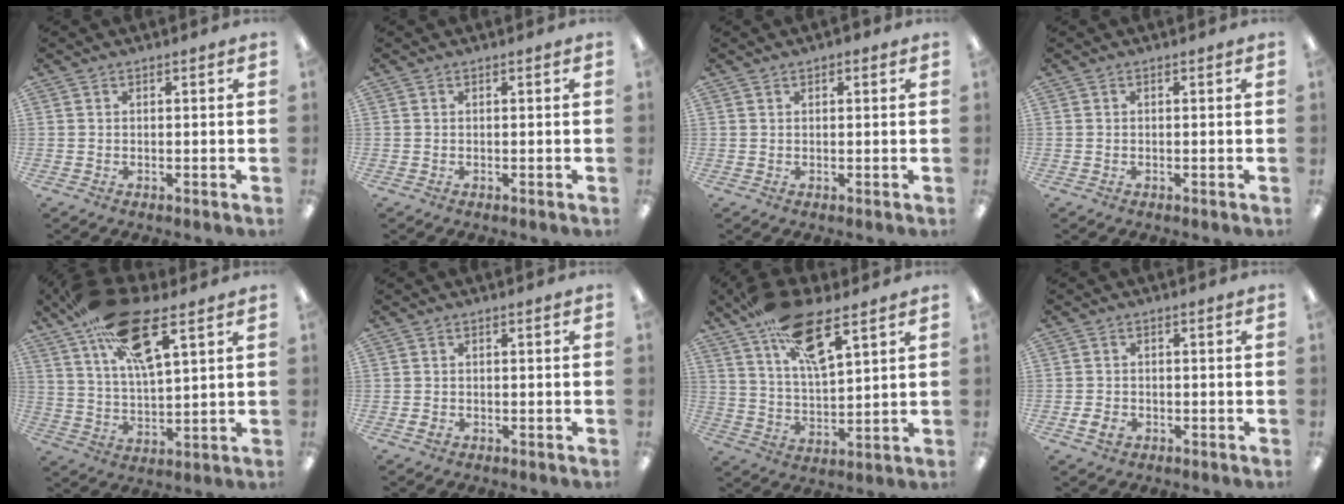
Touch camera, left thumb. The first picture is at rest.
{"total": 0.0}
{"total": 0.9, "force": [0.7, 0.5, 0.4], "torque": [-0.008, 0.003, 0.012]}
{"total": 0.0}
{"total": 20.3, "force": [11.9, 7.8, 14.5], "torque": [-0.252, -0.038, 0.204]}
{"total": 1.1, "force": [-0.4, 0.9, 0.5], "torque": [-0.008, 0.002, -0.007]}
{"total": 17.0, "force": [10.7, 6.0, 11.8], "torque": [-0.205, -0.044, 0.185]}
{"total": 3.0, "force": [-1.1, 2.2, 1.6], "torque": [-0.032, 0.003, -0.021]}